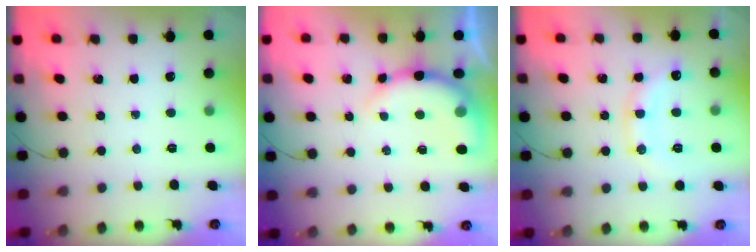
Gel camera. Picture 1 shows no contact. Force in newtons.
{"total": 8.7, "press": 8.5, "slide": 1.4}
{"total": 11.2, "press": 11.2, "slide": 0.2}